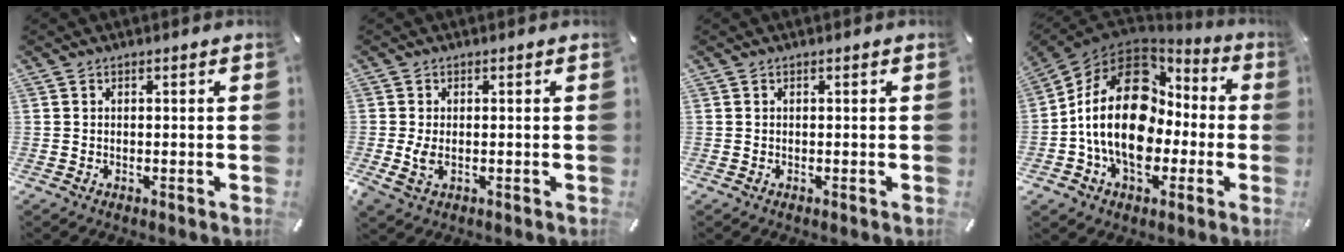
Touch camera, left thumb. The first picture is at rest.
{"total": 3.6, "force": [-0.4, 2.0, 3.0], "torque": [-0.064, -0.007, -0.010]}
{"total": 0.0}
{"total": 22.5, "force": [-0.4, 16.2, 15.5], "torque": [-0.302, 0.007, -0.006]}